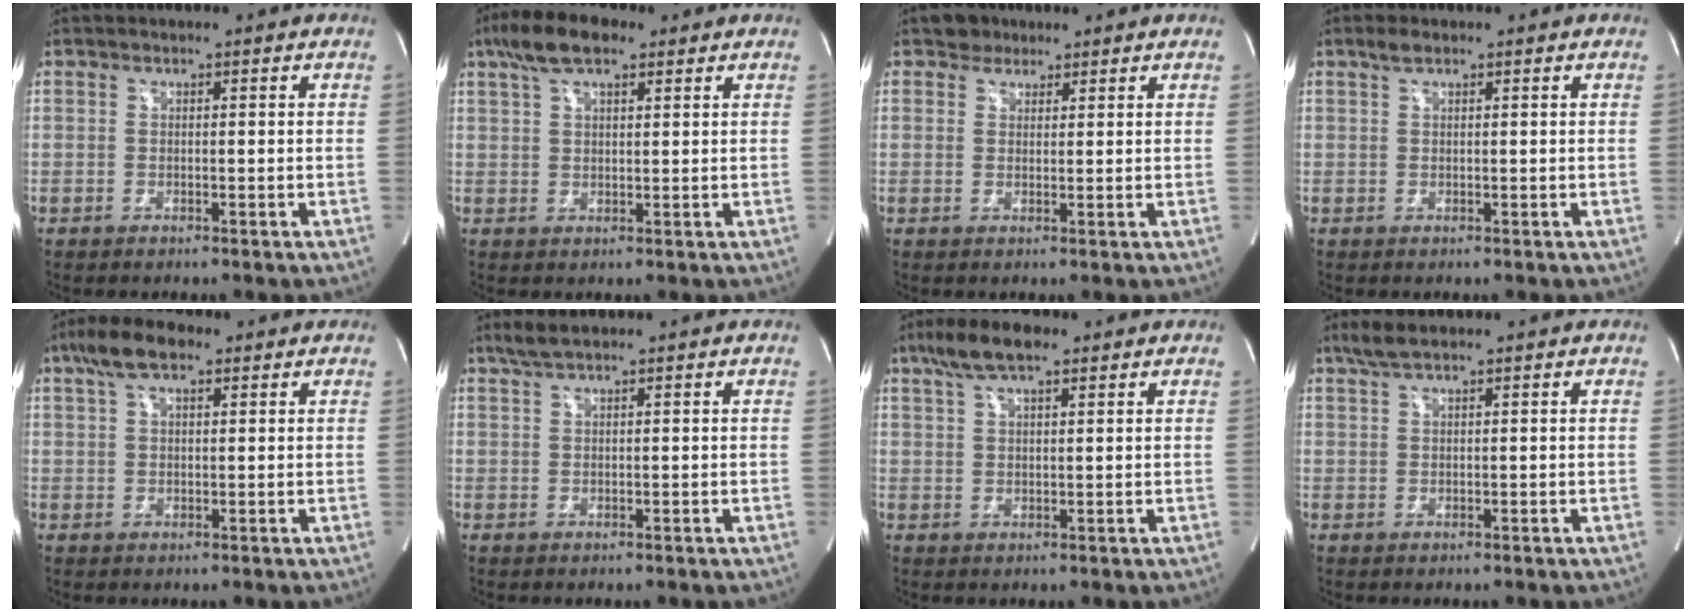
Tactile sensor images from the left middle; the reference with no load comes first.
{"total": 7.7, "force": [4.9, 2.7, 5.3], "torque": [-0.107, 0.026, 0.087]}
{"total": 2.5, "force": [1.8, 1.7, 0.0], "torque": [0.001, 0.009, 0.025]}
{"total": 1.4, "force": [1.0, 0.5, 0.9], "torque": [-0.021, 0.009, 0.021]}
{"total": 6.8, "force": [4.1, 2.5, 4.8], "torque": [-0.098, 0.027, 0.074]}
{"total": 2.6, "force": [2.0, 0.2, 1.6], "torque": [-0.039, 0.010, 0.042]}
{"total": 7.1, "force": [4.8, 1.9, 4.9], "torque": [-0.104, 0.023, 0.087]}
{"total": 3.0, "force": [2.3, 0.4, 1.9], "torque": [-0.048, 0.011, 0.049]}